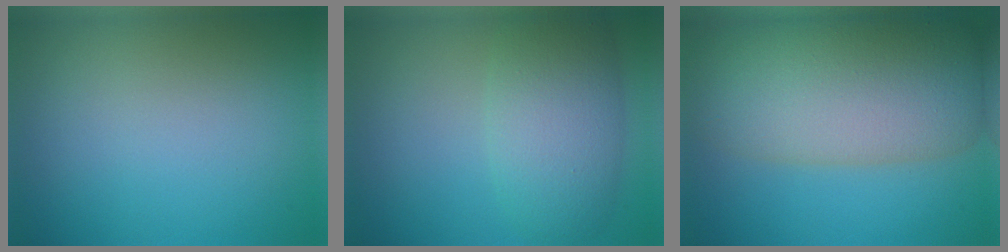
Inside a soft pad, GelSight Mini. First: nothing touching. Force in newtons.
{"total": 5.9, "press": 5.9, "slide": 0.0}
{"total": 12.3, "press": 12.3, "slide": 0.6}